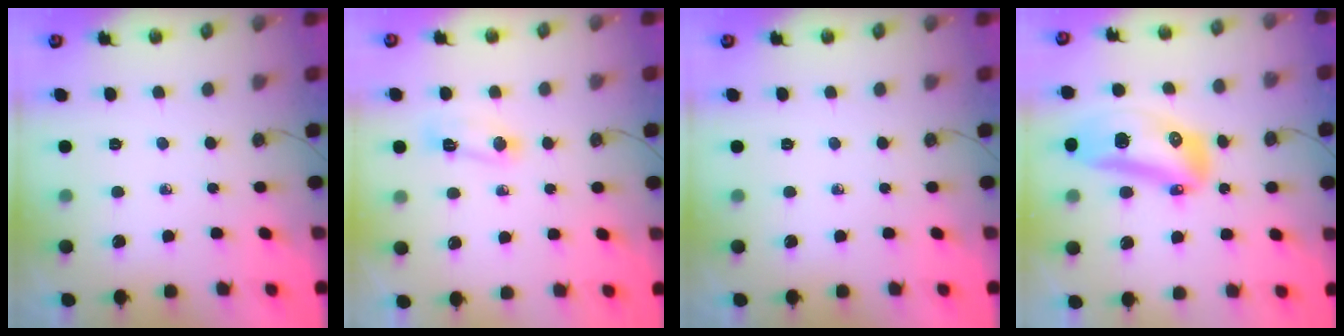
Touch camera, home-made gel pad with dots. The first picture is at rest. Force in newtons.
{"total": 4.9, "press": 4.9, "slide": 0.5}
{"total": 0.0}
{"total": 16.0, "press": 15.9, "slide": 1.8}